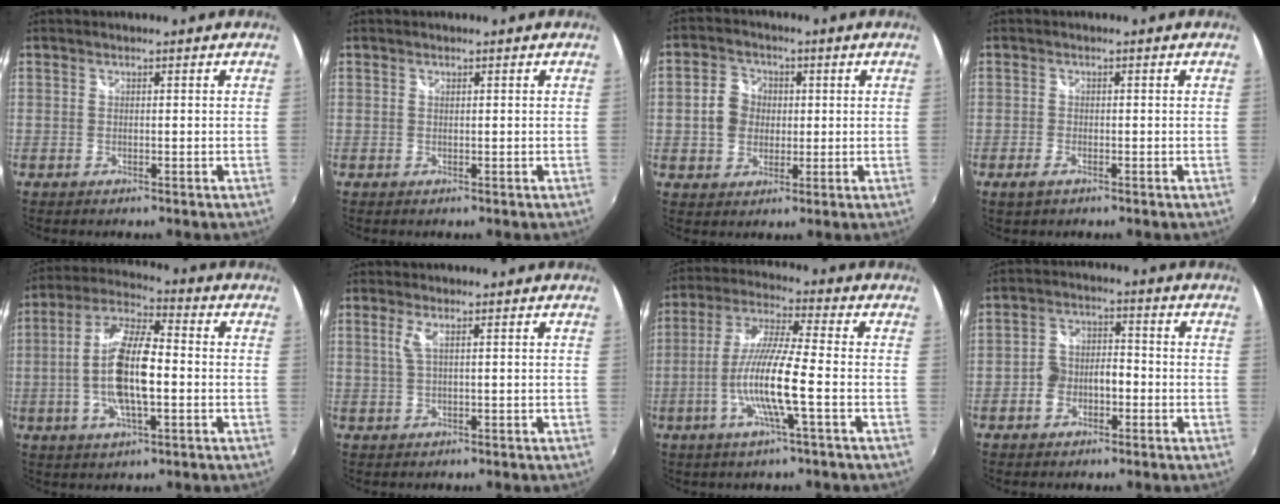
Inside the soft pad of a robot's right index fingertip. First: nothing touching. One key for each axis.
{"total": 0.0}
{"total": 6.6, "fx": 0.3, "fy": 5.7, "fz": 3.2, "tx": -0.065, "ty": 0.018, "tz": 0.005}
{"total": 2.3, "fx": -1.5, "fy": 1.0, "fz": 1.4, "tx": -0.032, "ty": -0.005, "tz": -0.029}
{"total": 13.4, "fx": -1.9, "fy": 4.3, "fz": 12.6, "tx": -0.253, "ty": 0.005, "tz": -0.040}
{"total": 2.0, "fx": 0.4, "fy": -0.2, "fz": 1.9, "tx": -0.037, "ty": 0.000, "tz": 0.009}
{"total": 11.6, "fx": -3.6, "fy": 0.1, "fz": 11.0, "tx": -0.221, "ty": -0.003, "tz": -0.070}
{"total": 5.6, "fx": -2.5, "fy": 3.9, "fz": 3.2, "tx": -0.066, "ty": 0.015, "tz": -0.041}